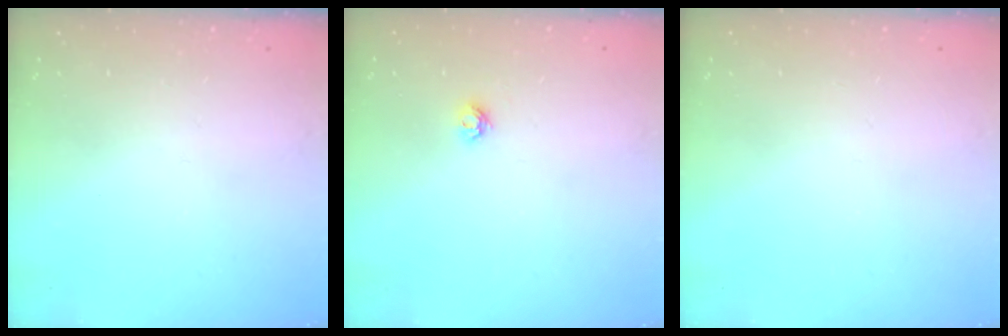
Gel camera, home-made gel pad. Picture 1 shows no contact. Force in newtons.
{"total": 3.8, "press": 3.8, "slide": 0.5}
{"total": 0.0}